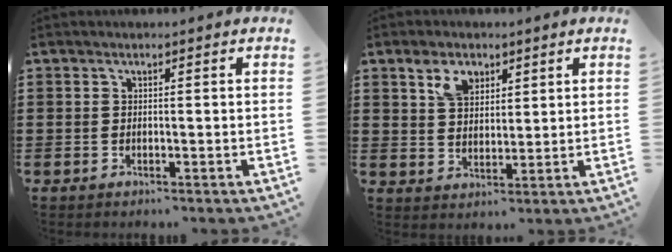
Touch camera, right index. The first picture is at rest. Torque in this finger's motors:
{"motor_torque": [0.10, 0.07, 0.34, 0.05]}